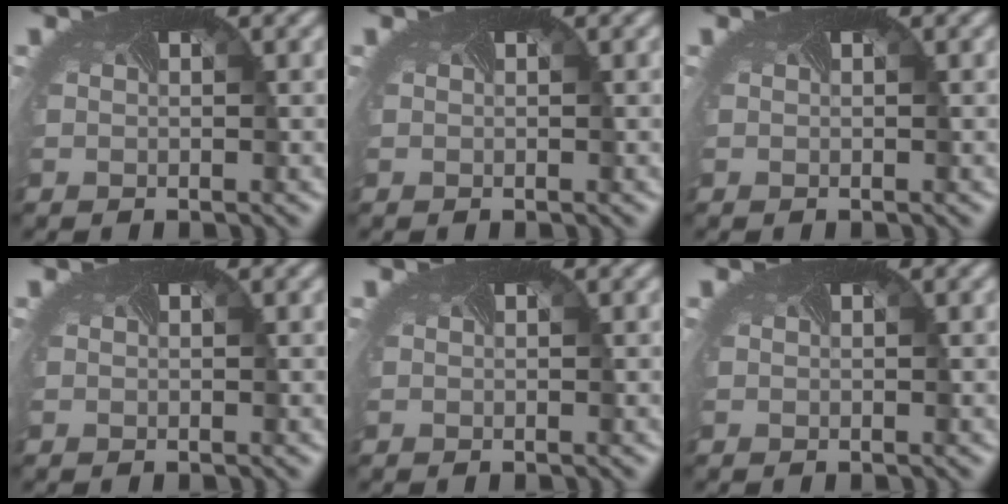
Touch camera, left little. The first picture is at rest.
{"total": 0.0}
{"total": 0.0}
{"total": 0.0}
{"total": 0.0}
{"total": 0.0}